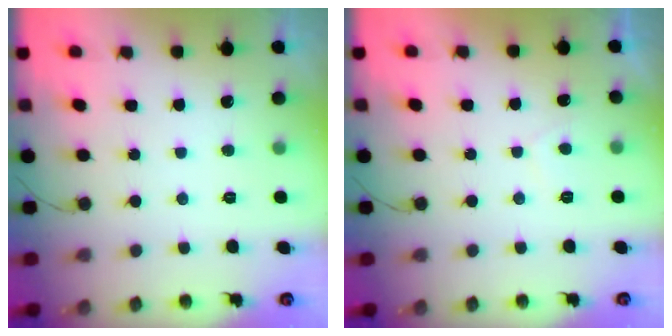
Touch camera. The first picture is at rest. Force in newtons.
{"total": 1.1, "press": 0.9, "slide": 0.6}